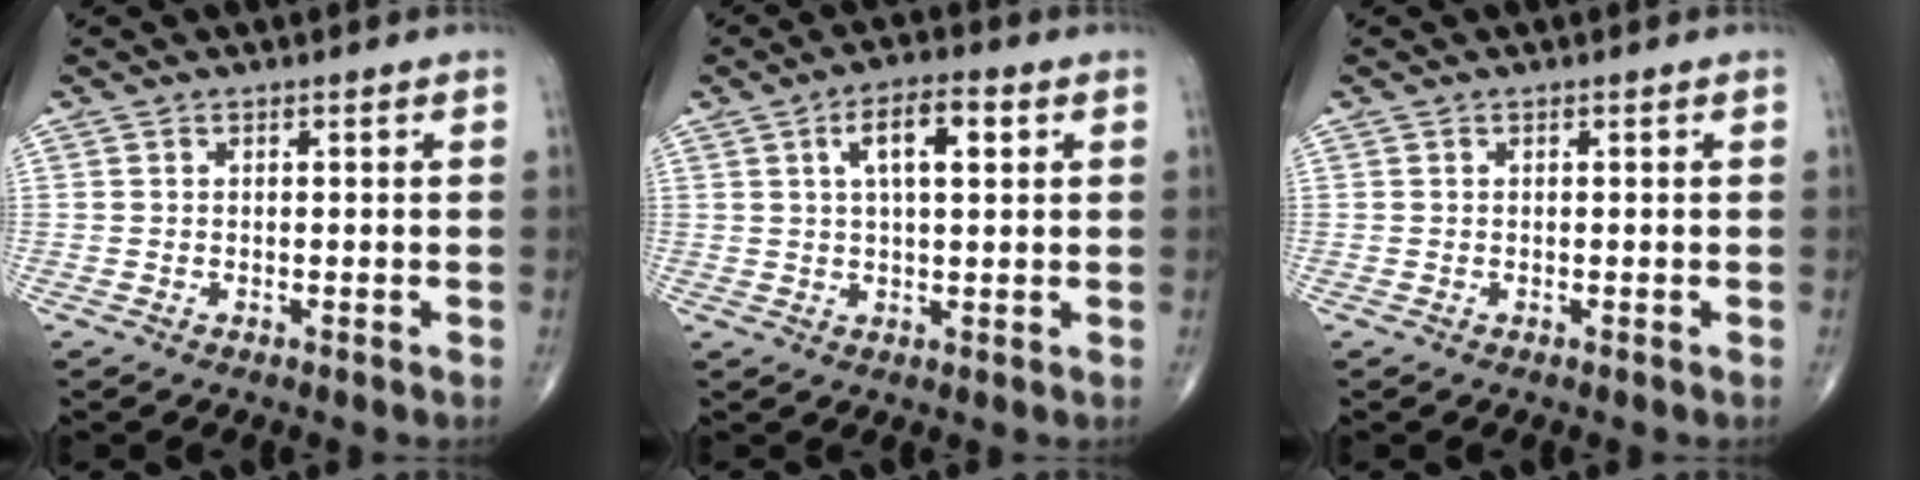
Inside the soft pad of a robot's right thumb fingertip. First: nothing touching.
{"total": 7.4, "force": [2.4, 2.9, 6.4], "torque": [-0.099, 0.005, 0.037]}
{"total": 0.0}